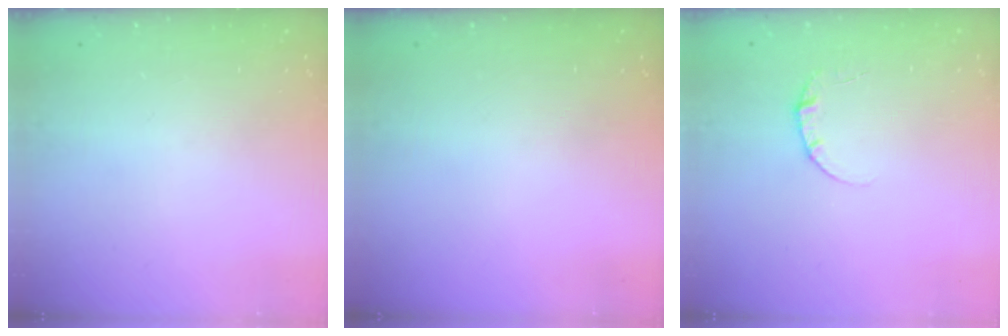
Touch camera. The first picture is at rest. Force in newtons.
{"total": 0.0}
{"total": 4.0, "press": 4.0, "slide": 0.4}